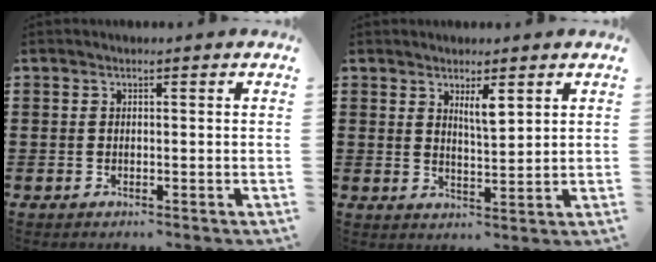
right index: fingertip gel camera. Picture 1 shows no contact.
{"total": 3.3, "force": [2.1, 0.8, 2.5], "torque": [-0.043, 0.001, 0.033]}